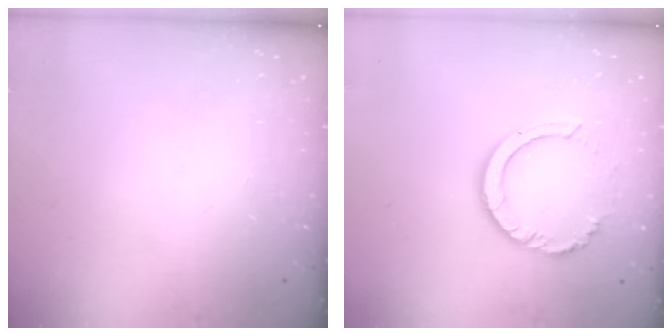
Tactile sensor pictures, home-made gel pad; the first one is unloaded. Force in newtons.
{"total": 9.7, "press": 9.6, "slide": 0.9}